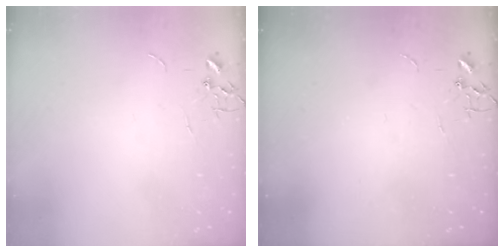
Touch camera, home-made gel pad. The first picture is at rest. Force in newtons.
{"total": 0.0}